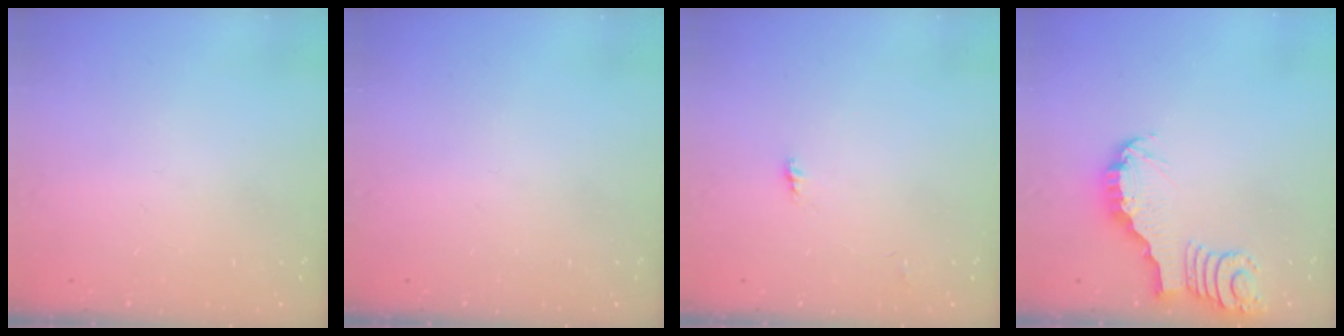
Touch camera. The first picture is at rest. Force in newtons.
{"total": 0.0}
{"total": 2.9, "press": 2.9, "slide": 0.3}
{"total": 3.3, "press": 3.3, "slide": 0.3}